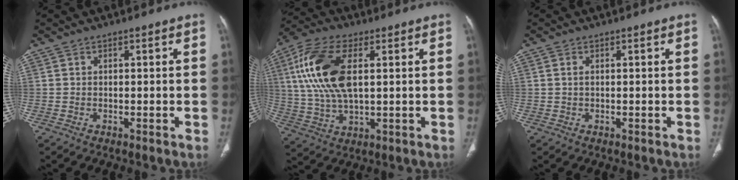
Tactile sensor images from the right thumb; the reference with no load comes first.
{"total": 16.2, "force": [3.7, 7.9, 13.7], "torque": [-0.294, 0.004, 0.072]}
{"total": 0.8, "force": [0.2, 0.4, 0.7], "torque": [-0.018, 0.005, 0.006]}